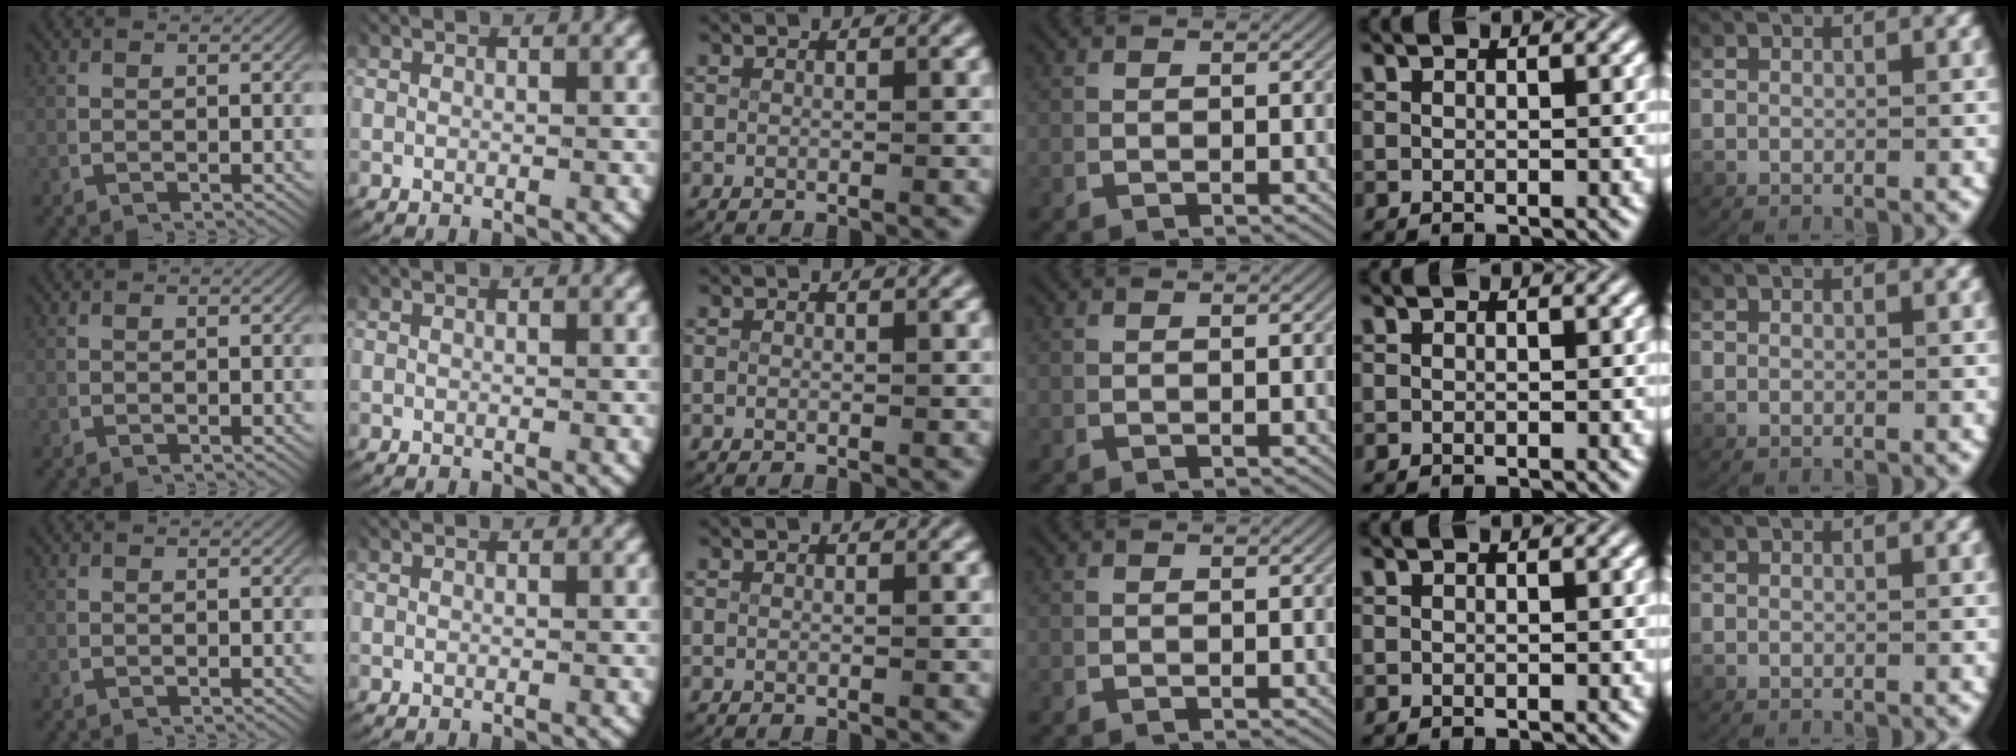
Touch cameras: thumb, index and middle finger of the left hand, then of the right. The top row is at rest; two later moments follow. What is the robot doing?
{"motion": "lift_and_place", "object": "keyboard"}